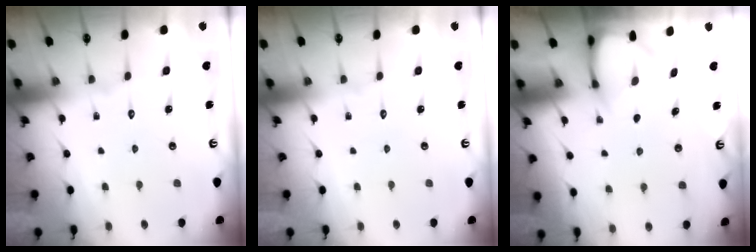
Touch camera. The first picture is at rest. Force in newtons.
{"total": 0.0}
{"total": 3.7, "press": 3.7, "slide": 0.2}